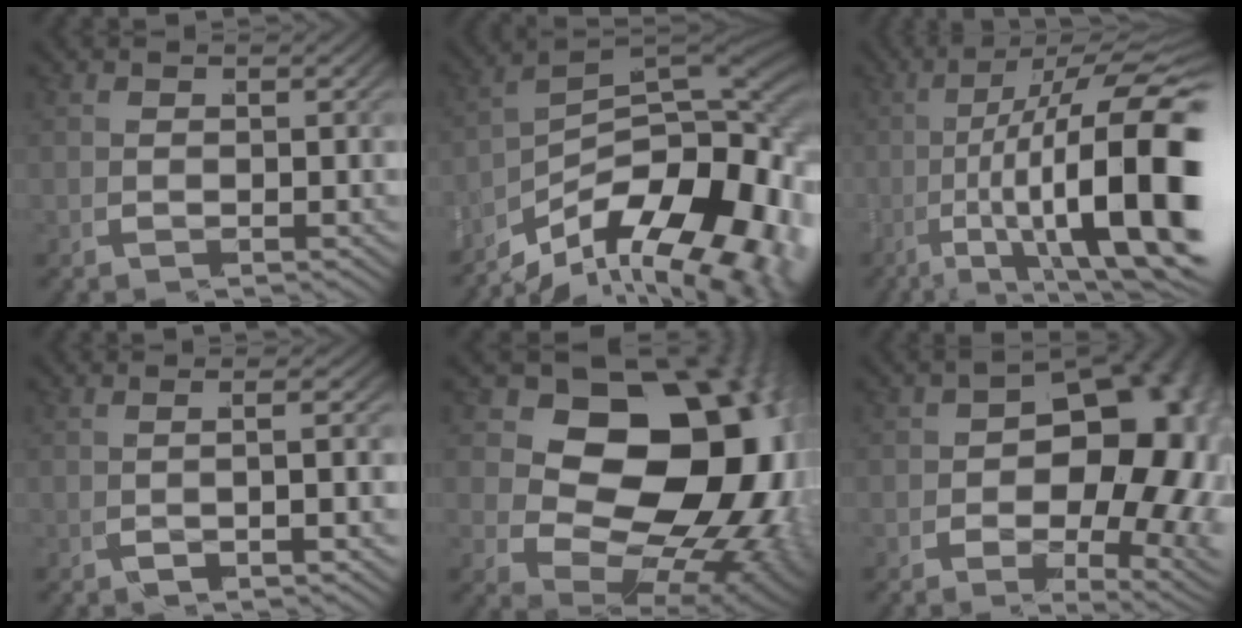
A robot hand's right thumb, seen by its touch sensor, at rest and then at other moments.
{"total": 18.6, "force": [-2.8, 11.1, 14.7], "torque": [-0.207, -0.041, -0.025]}
{"total": 17.7, "force": [-0.8, 8.6, 15.4], "torque": [-0.260, -0.043, 0.019]}
{"total": 2.3, "force": [-0.5, 0.3, 2.2], "torque": [-0.047, 0.011, -0.005]}
{"total": 26.0, "force": [2.5, 17.4, 19.2], "torque": [-0.311, -0.045, 0.059]}
{"total": 14.8, "force": [0.1, 9.6, 11.3], "torque": [-0.147, -0.030, 0.010]}